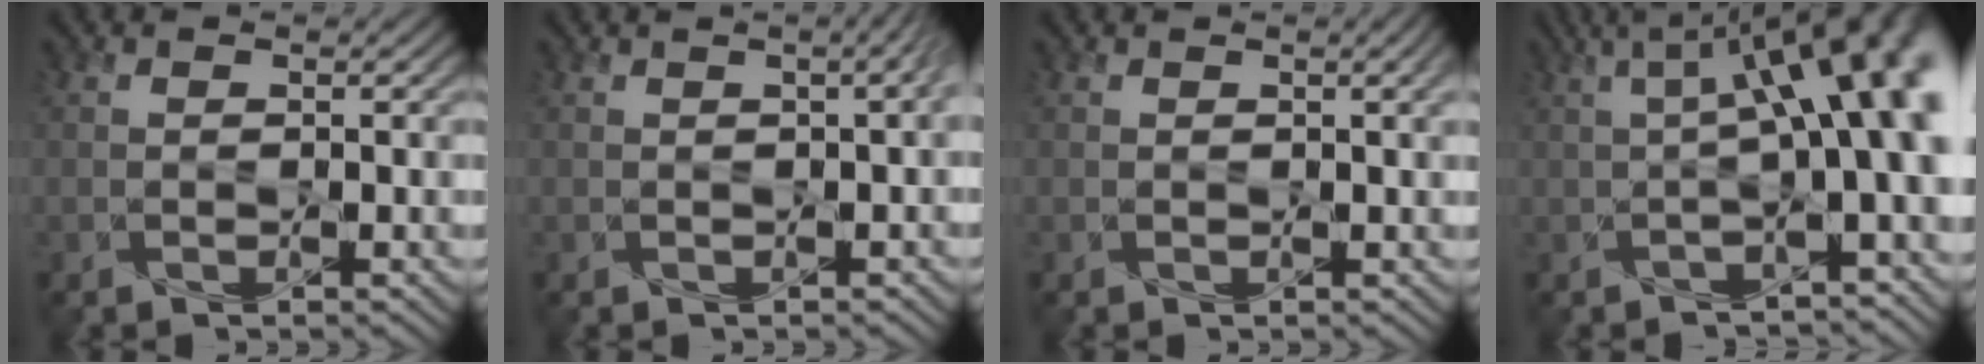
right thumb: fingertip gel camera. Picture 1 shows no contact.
{"total": 3.4, "force": [-0.1, 1.3, 3.1], "torque": [-0.034, 0.010, -0.003]}
{"total": 2.0, "force": [0.5, 0.6, 1.9], "torque": [-0.027, 0.003, 0.012]}
{"total": 11.2, "force": [1.2, 3.0, 10.7], "torque": [-0.157, 0.015, 0.015]}